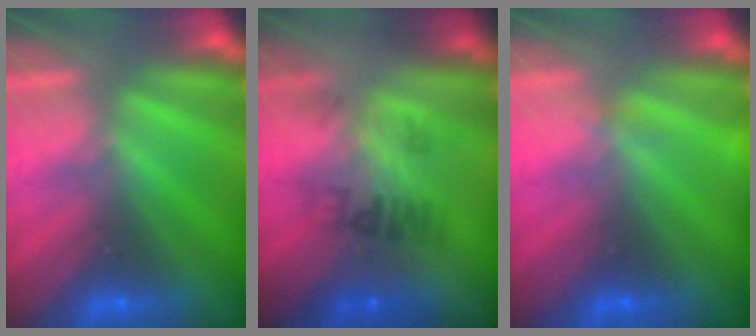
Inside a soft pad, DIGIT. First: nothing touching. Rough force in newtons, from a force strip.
{"total": 2.3}
{"total": 3.8}